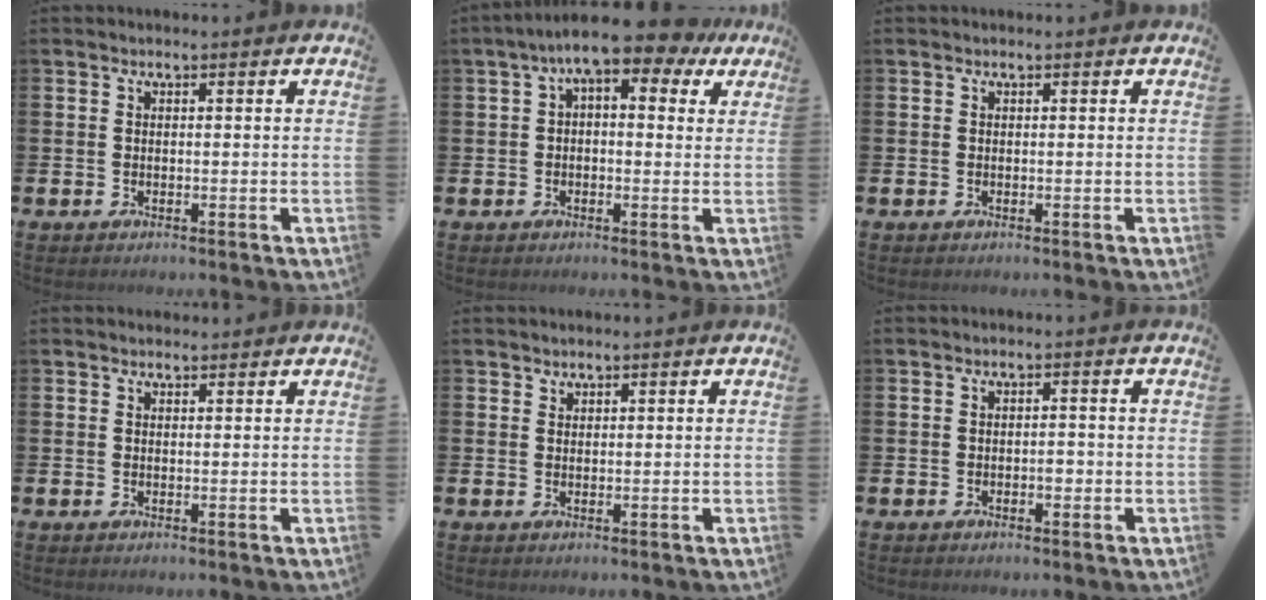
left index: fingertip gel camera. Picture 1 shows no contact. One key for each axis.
{"total": 7.1, "fx": 4.6, "fy": 2.7, "fz": 4.7, "tx": -0.086, "ty": -0.014, "tz": 0.077}
{"total": 0.0}
{"total": 1.1, "fx": 1.0, "fy": 0.3, "fz": 0.1, "tx": 0.011, "ty": -0.002, "tz": 0.016}
{"total": 1.2, "fx": 1.1, "fy": 0.4, "fz": -0.1, "tx": 0.014, "ty": -0.002, "tz": 0.019}
{"total": 1.1, "fx": -0.4, "fy": 0.7, "fz": 0.7, "tx": -0.008, "ty": 0.000, "tz": -0.010}